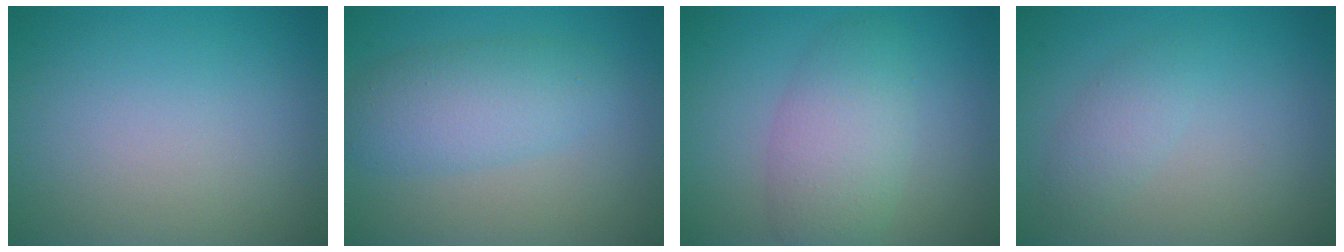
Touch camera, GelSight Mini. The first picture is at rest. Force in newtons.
{"total": 4.4, "press": 4.4, "slide": 0.0}
{"total": 4.6, "press": 4.6, "slide": 0.2}
{"total": 1.7, "press": 1.7, "slide": 0.0}